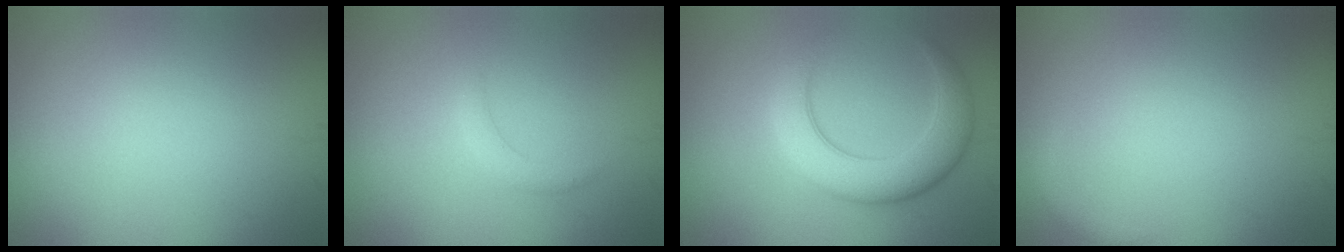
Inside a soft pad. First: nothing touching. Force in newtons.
{"total": 1.2, "press": 1.2, "slide": 0.2}
{"total": 5.4, "press": 5.4, "slide": 0.1}
{"total": 0.8, "press": 0.8, "slide": 0.1}